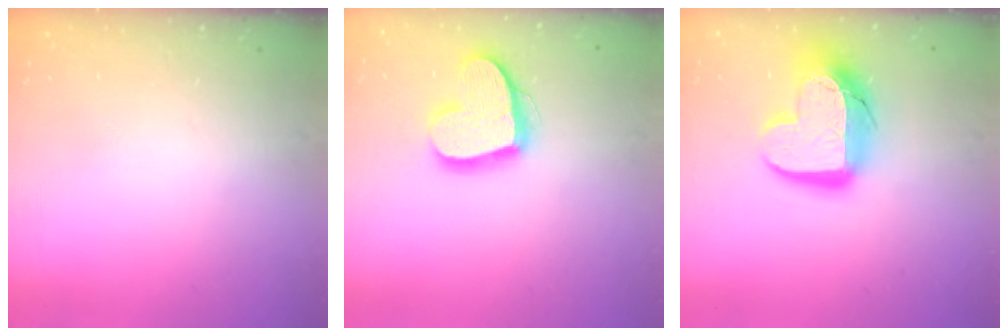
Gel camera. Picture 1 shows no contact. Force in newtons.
{"total": 16.2, "press": 16.2, "slide": 1.4}
{"total": 16.1, "press": 16.1, "slide": 1.1}